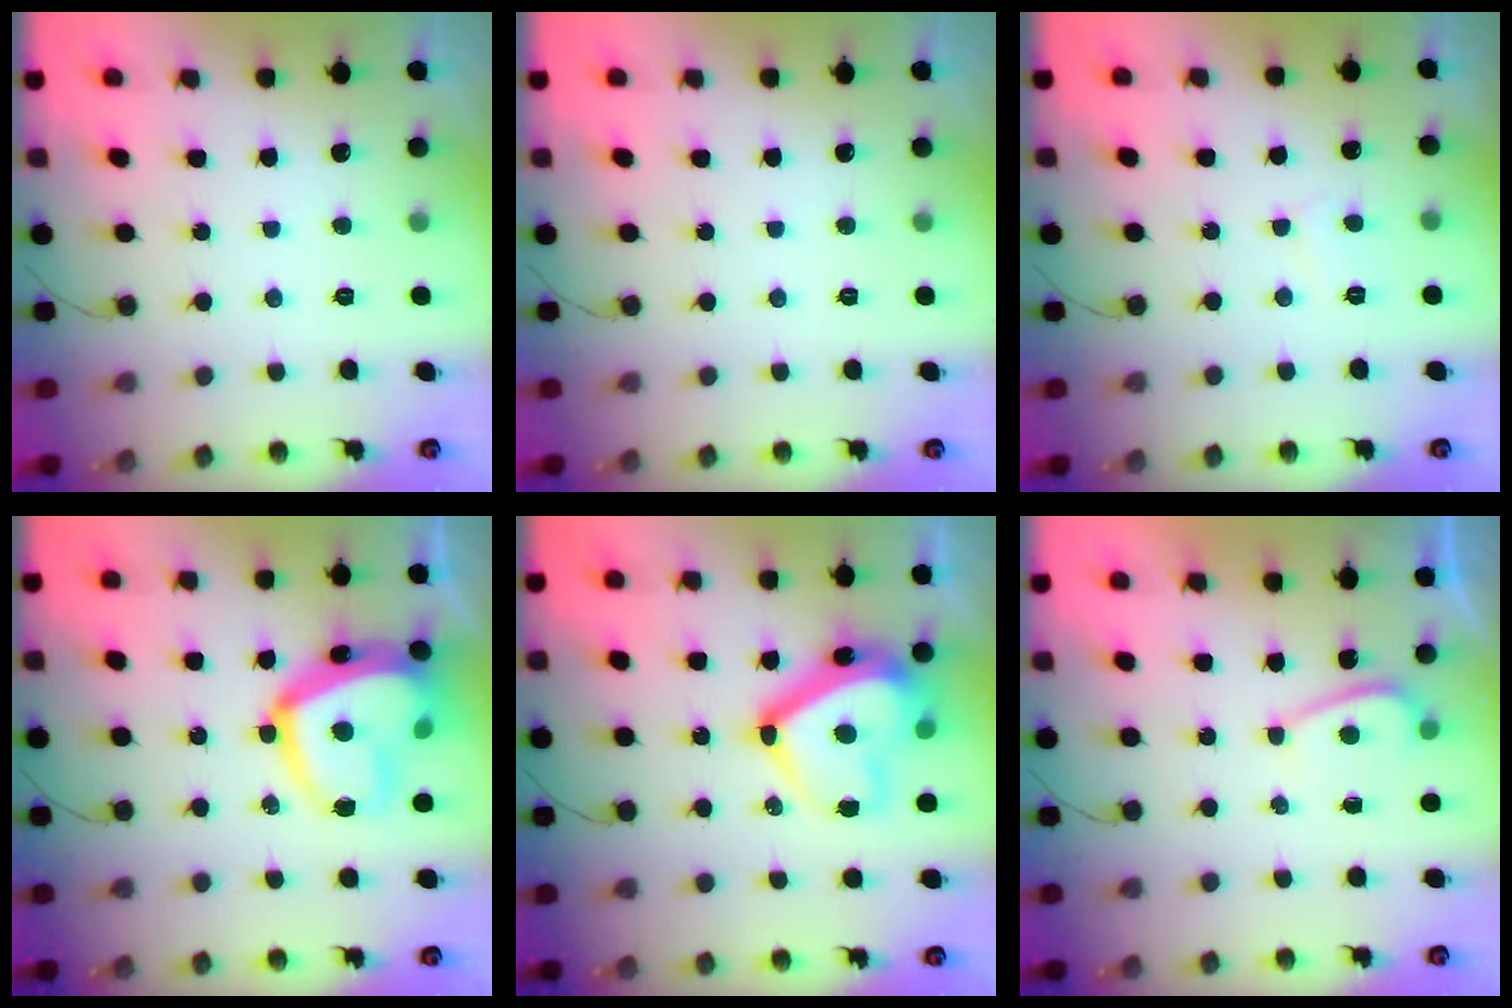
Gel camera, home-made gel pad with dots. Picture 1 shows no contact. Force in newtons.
{"total": 0.0}
{"total": 2.6, "press": 2.6, "slide": 0.2}
{"total": 21.7, "press": 21.6, "slide": 1.9}
{"total": 18.8, "press": 18.7, "slide": 2.1}
{"total": 4.7, "press": 4.7, "slide": 0.6}